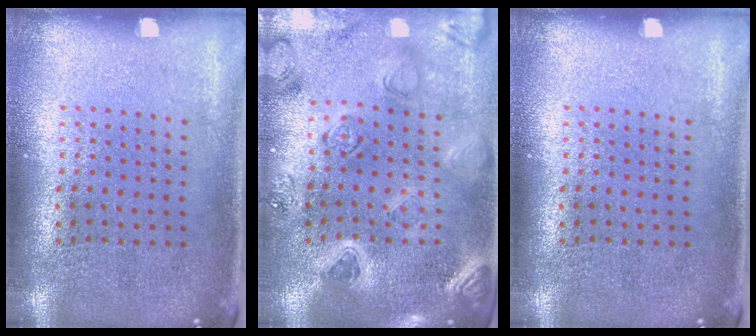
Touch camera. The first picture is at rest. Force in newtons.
{"total": 2.2, "press": 2.2, "slide": 0.4}
{"total": 0.0}